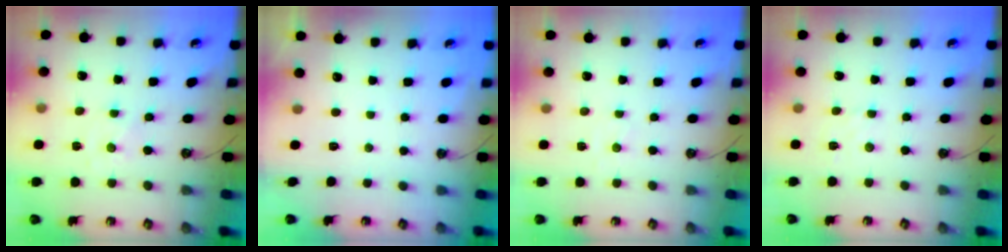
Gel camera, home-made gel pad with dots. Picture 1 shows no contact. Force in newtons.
{"total": 0.0}
{"total": 1.4, "press": 1.4, "slide": 0.4}
{"total": 2.7, "press": 2.7, "slide": 0.5}